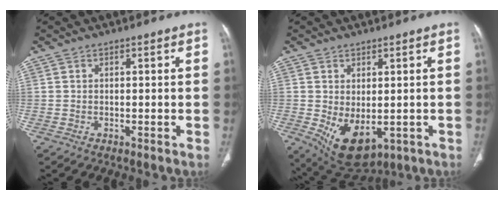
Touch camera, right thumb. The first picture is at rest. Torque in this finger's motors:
{"motor_torque": [-0.22, 0.64, 0.22, -0.15, 0.25]}